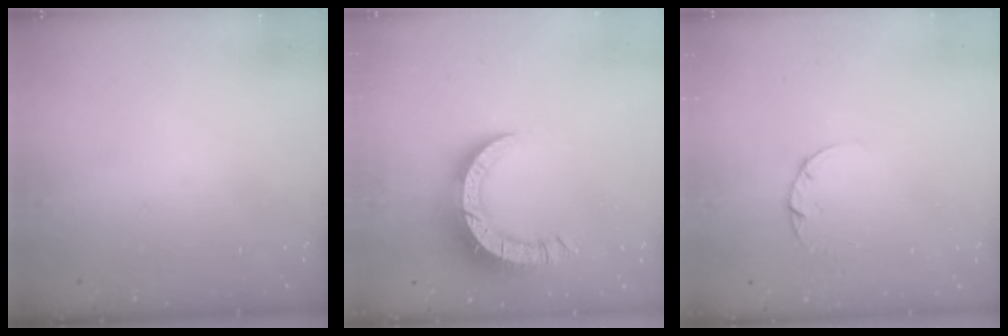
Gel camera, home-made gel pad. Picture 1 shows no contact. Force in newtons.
{"total": 10.0, "press": 9.9, "slide": 1.2}
{"total": 2.2, "press": 2.2, "slide": 0.3}